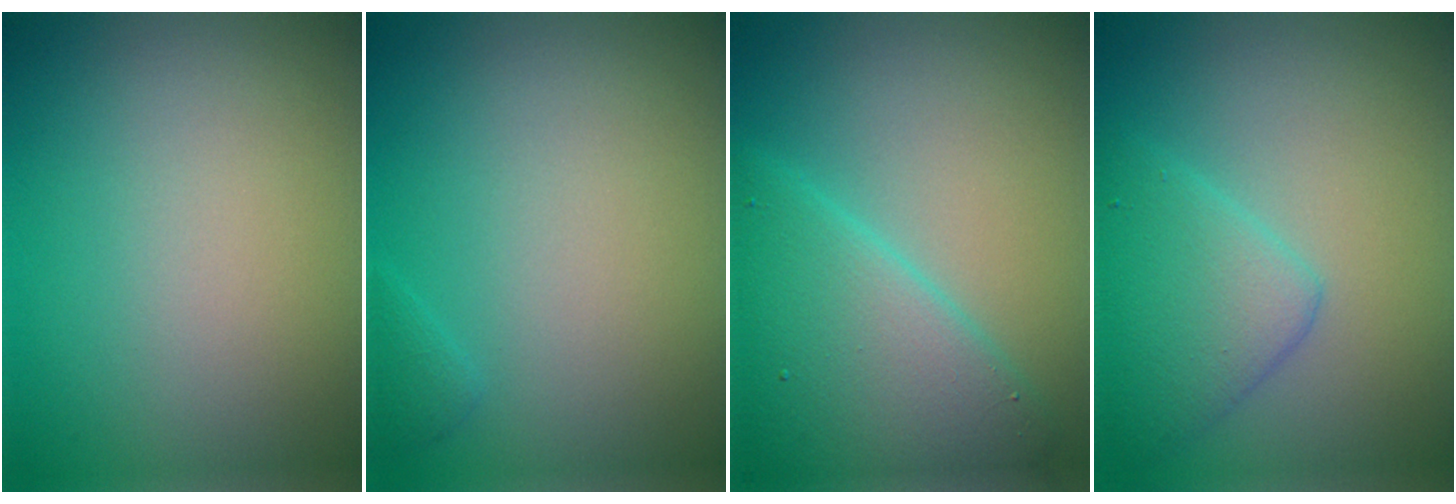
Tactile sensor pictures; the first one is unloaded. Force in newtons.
{"total": 0.7, "press": 0.7, "slide": 0.1}
{"total": 7.6, "press": 7.5, "slide": 0.4}
{"total": 4.2, "press": 4.2, "slide": 0.0}